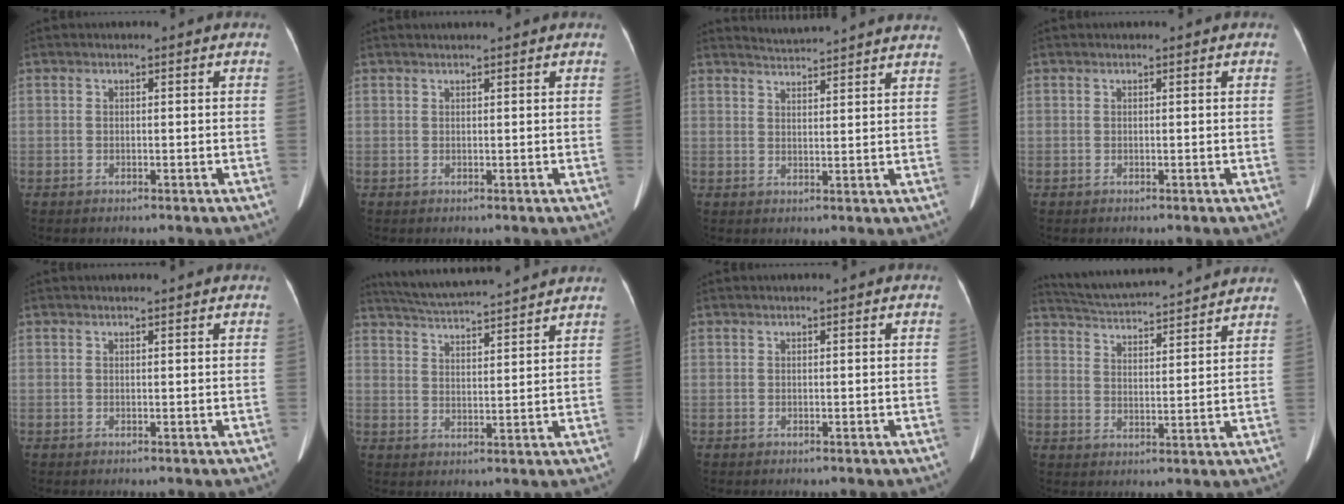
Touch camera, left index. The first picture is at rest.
{"total": 2.5, "force": [2.3, -0.1, 1.0], "torque": [-0.011, 0.022, 0.034]}
{"total": 10.5, "force": [10.2, -0.6, 2.3], "torque": [-0.040, -0.004, 0.123]}
{"total": 0.0}
{"total": 2.7, "force": [2.5, 0.1, 0.9], "torque": [-0.012, 0.013, 0.028]}
{"total": 15.3, "force": [14.1, 0.6, 5.9], "torque": [-0.111, 0.028, 0.211]}
{"total": 0.8, "force": [0.8, 0.0, 0.3], "torque": [-0.005, 0.016, 0.016]}
{"total": 17.9, "force": [16.7, 1.3, 6.3], "torque": [-0.110, 0.030, 0.243]}